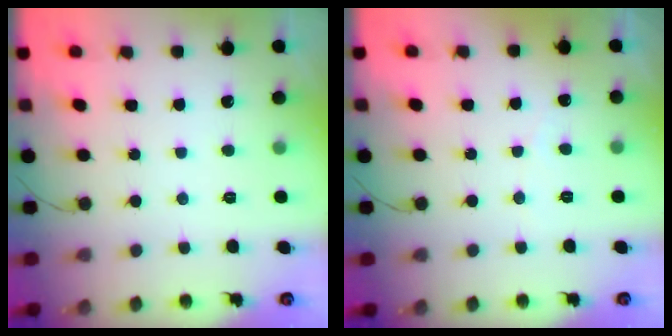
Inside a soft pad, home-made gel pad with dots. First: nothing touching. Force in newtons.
{"total": 1.9, "press": 1.9, "slide": 0.2}